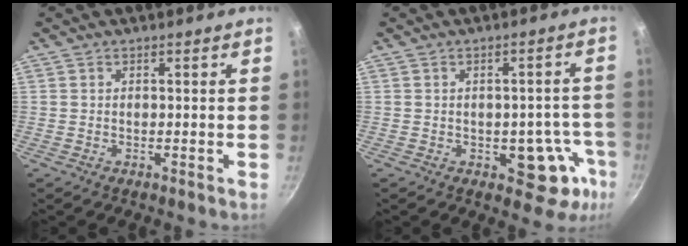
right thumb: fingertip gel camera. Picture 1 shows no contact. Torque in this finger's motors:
{"motor_torque": [2.81, 2.20, 0.57, -0.56, -0.02]}